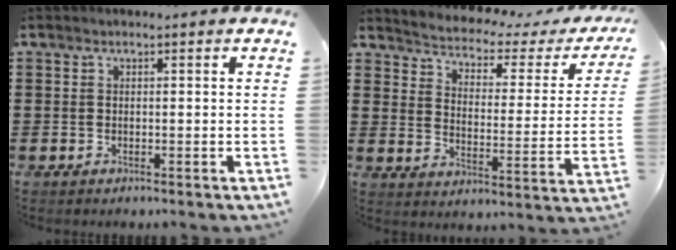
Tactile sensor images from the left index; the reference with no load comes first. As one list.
[{"total": 2.5, "force": [2.4, 0.6, 0.4], "torque": [-0.028, -0.027, 0.030]}]